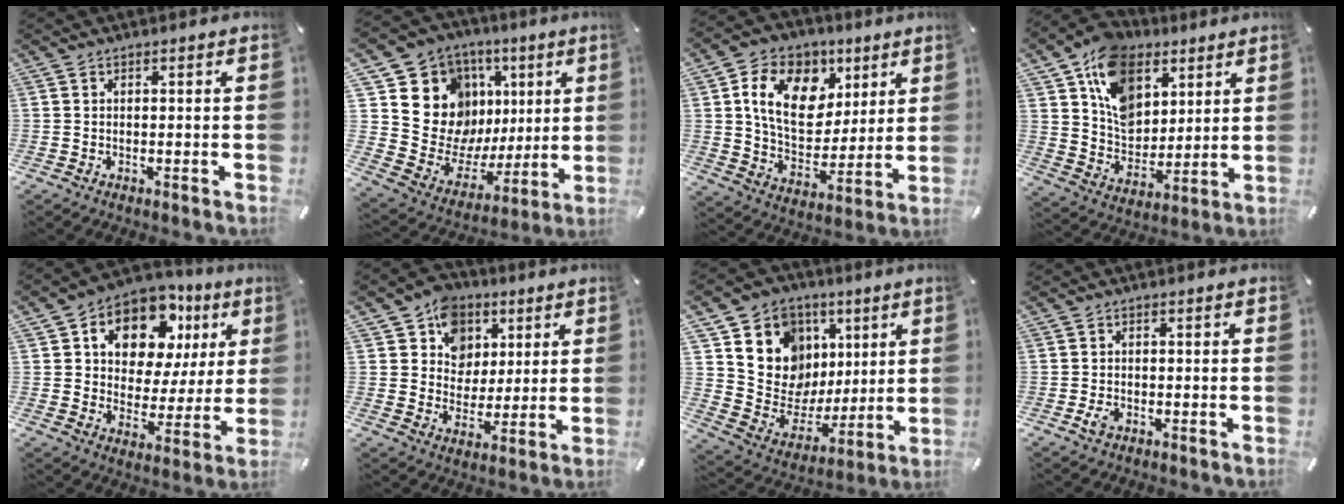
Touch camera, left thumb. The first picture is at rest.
{"total": 16.6, "force": [6.0, 14.5, 5.3], "torque": [-0.074, -0.056, 0.135]}
{"total": 15.4, "force": [6.3, 11.3, 8.3], "torque": [-0.139, -0.014, 0.121]}
{"total": 15.0, "force": [7.0, 11.6, 6.5], "torque": [-0.122, -0.037, 0.137]}
{"total": 12.8, "force": [6.6, 8.6, 6.7], "torque": [-0.114, -0.041, 0.118]}
{"total": 11.1, "force": [4.5, 10.0, 2.1], "torque": [-0.041, -0.031, 0.087]}
{"total": 14.9, "force": [4.9, 13.6, 3.5], "torque": [-0.038, -0.044, 0.107]}
{"total": 1.9, "force": [-0.7, 1.3, 1.1], "torque": [-0.027, -0.001, -0.013]}